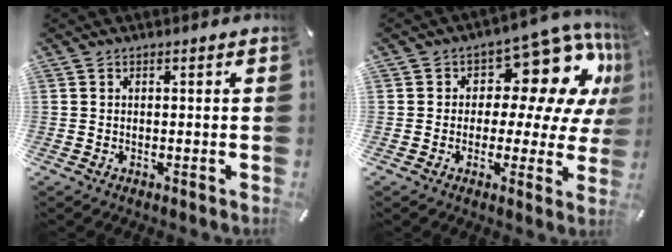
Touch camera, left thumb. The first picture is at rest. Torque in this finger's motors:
{"motor_torque": [0.44, 0.40, 0.68, 0.13, 0.03]}